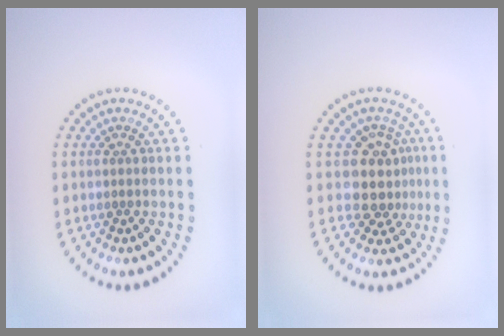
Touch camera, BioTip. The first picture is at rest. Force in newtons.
{"total": 3.7, "press": 2.9, "slide": 2.3}